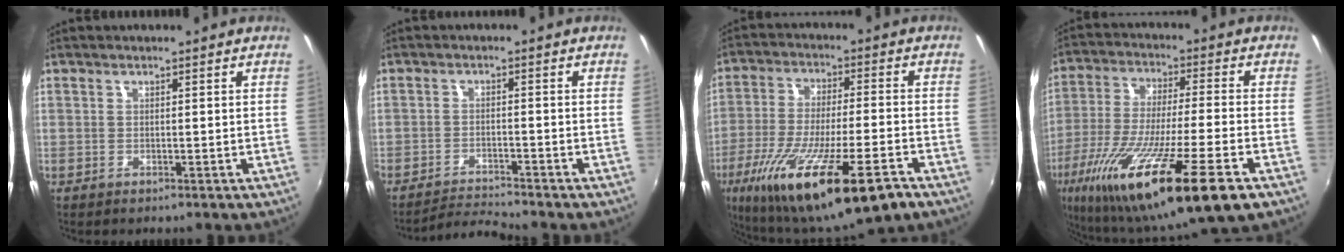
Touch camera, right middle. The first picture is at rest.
{"total": 4.5, "force": [-4.3, -1.1, 0.4], "torque": [-0.027, -0.004, -0.083]}
{"total": 23.8, "force": [-13.4, 4.9, 19.1], "torque": [-0.360, -0.071, -0.222]}
{"total": 23.6, "force": [-13.3, 2.5, 19.3], "torque": [-0.369, -0.072, -0.232]}